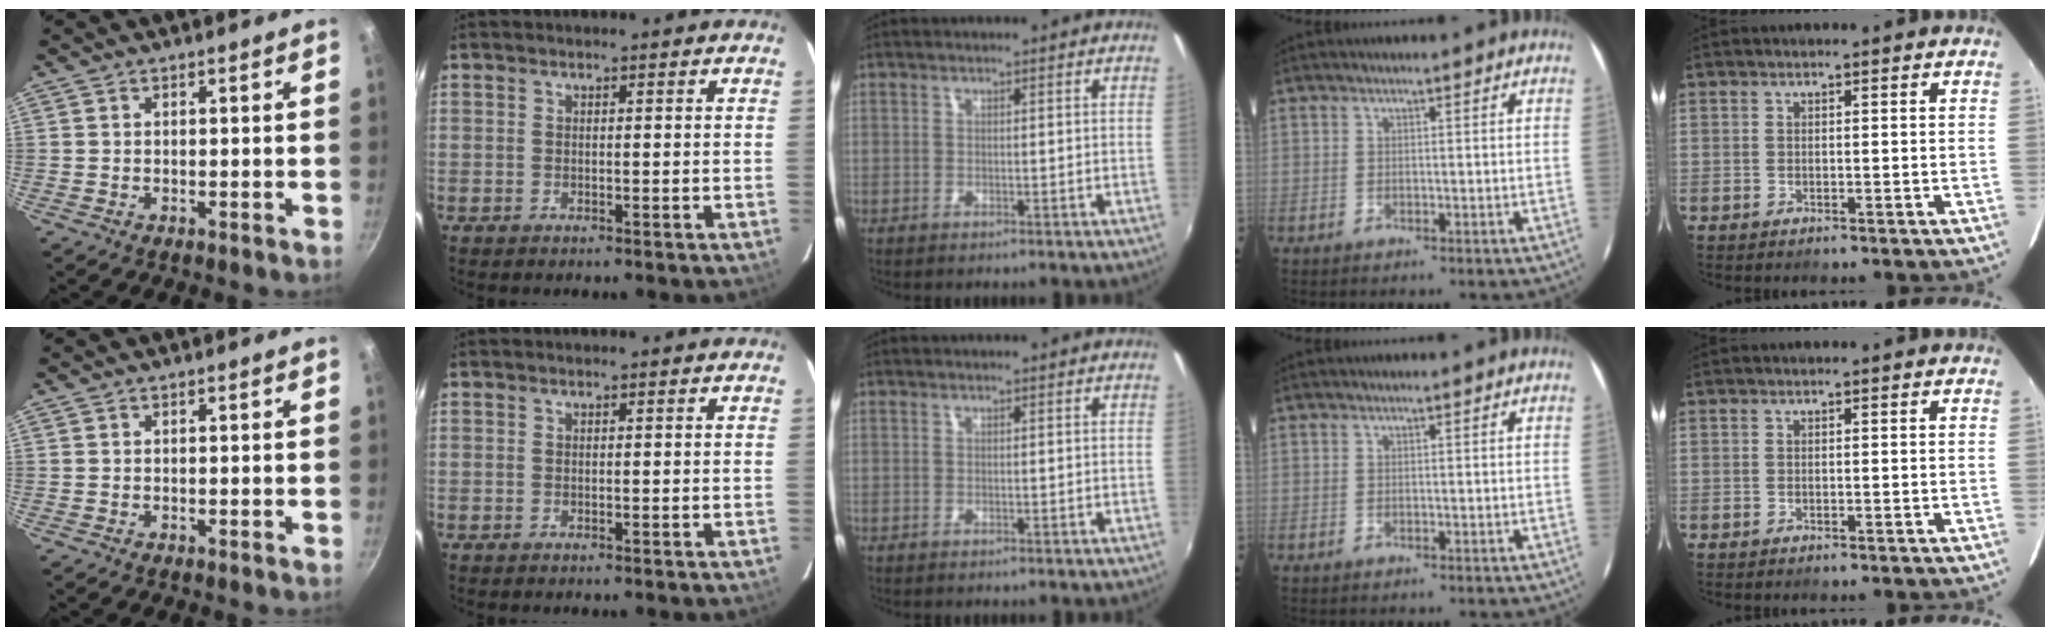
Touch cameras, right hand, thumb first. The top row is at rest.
{}